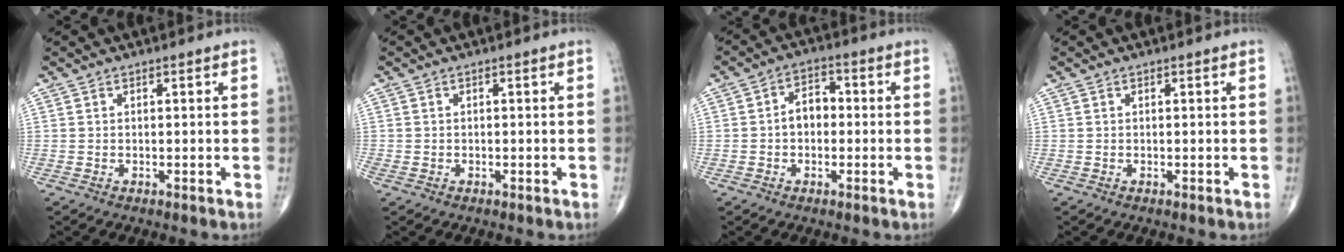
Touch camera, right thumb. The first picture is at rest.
{"total": 1.0, "force": [-0.4, 0.8, 0.4], "torque": [-0.014, 0.000, -0.007]}
{"total": 5.3, "force": [-0.4, 3.7, 3.7], "torque": [-0.045, 0.022, -0.017]}
{"total": 0.0}